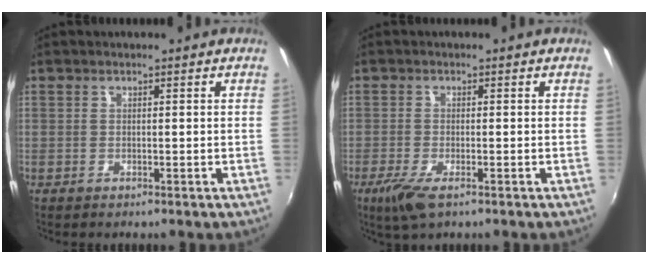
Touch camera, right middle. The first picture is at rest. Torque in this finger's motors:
{"motor_torque": [0.67, -0.46, 0.37, 0.11]}